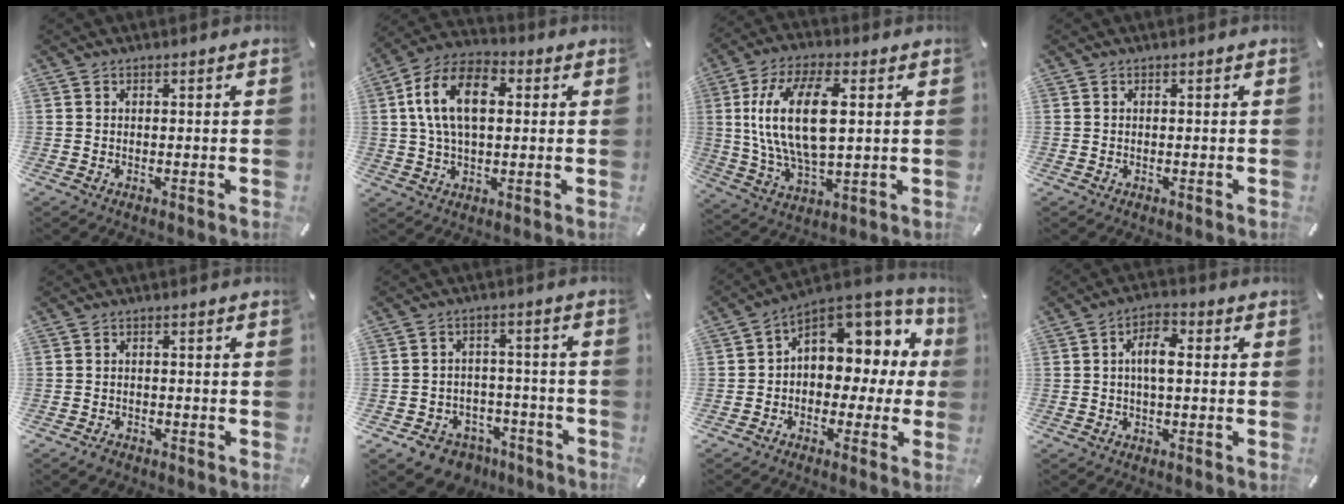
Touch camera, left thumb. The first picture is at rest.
{"total": 13.7, "force": [2.3, 8.4, 10.6], "torque": [-0.224, 0.011, 0.038]}
{"total": 16.7, "force": [2.9, 7.8, 14.5], "torque": [-0.320, -0.004, 0.046]}
{"total": 0.0}
{"total": 1.6, "force": [-1.3, 0.8, 0.4], "torque": [-0.008, 0.007, -0.028]}
{"total": 7.2, "force": [-4.6, 5.2, 1.8], "torque": [-0.026, 0.037, -0.079]}
{"total": 8.7, "force": [3.6, 6.9, 3.9], "torque": [-0.054, -0.037, 0.068]}
{"total": 5.9, "force": [0.1, 2.7, 5.3], "torque": [-0.096, 0.008, -0.003]}